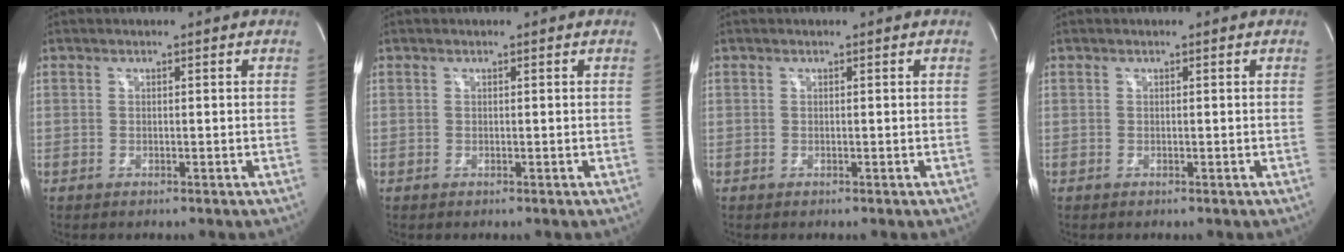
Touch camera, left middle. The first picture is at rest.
{"total": 0.0}
{"total": 0.0}
{"total": 0.0}